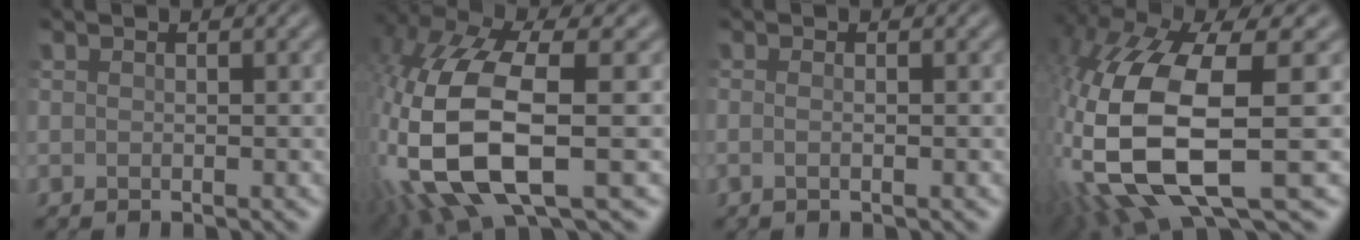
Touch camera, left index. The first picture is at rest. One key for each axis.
{"total": 13.7, "fx": -2.3, "fy": 5.8, "fz": 12.2, "tx": -0.301, "ty": -0.007, "tz": -0.042}
{"total": 1.6, "fx": 0.2, "fy": 0.9, "fz": 1.4, "tx": -0.010, "ty": 0.001, "tz": -0.012}
{"total": 15.6, "fx": -2.4, "fy": 6.5, "fz": 14.0, "tx": -0.342, "ty": -0.011, "tz": -0.039}